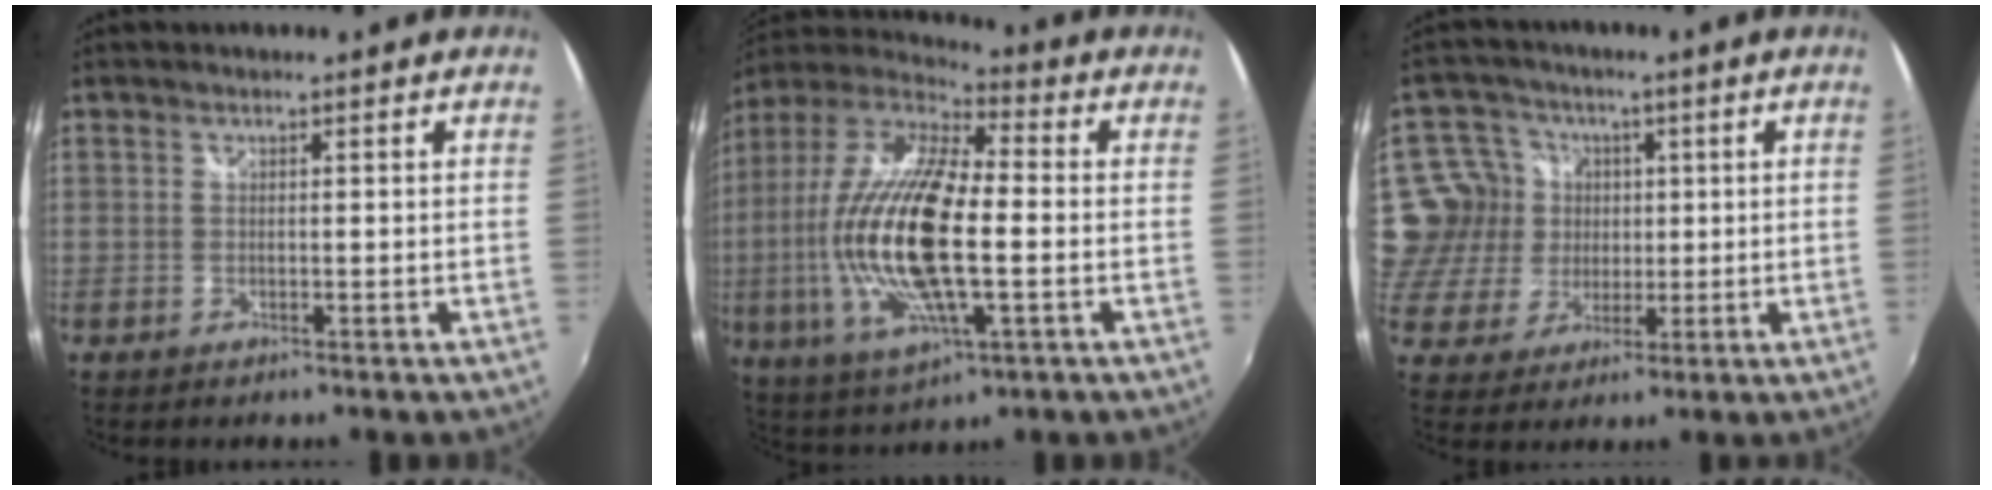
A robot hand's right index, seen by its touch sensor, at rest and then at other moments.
{"total": 22.5, "force": [-1.9, 7.5, 21.1], "torque": [-0.420, -0.010, -0.044]}
{"total": 10.9, "force": [2.4, 10.6, 1.4], "torque": [-0.062, 0.021, 0.044]}